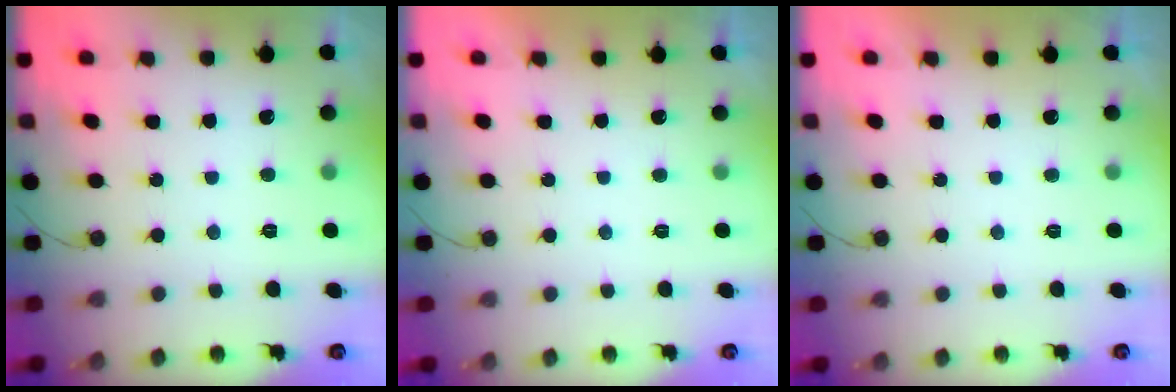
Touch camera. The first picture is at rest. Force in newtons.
{"total": 0.0}
{"total": 0.0}